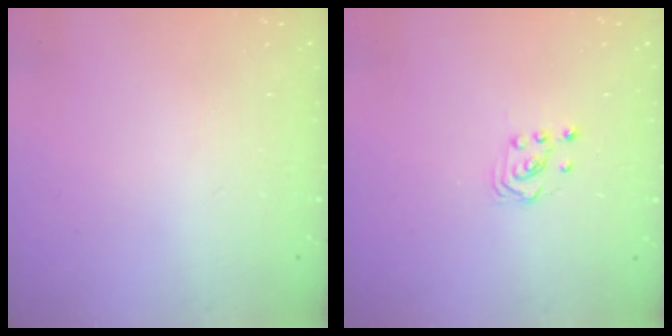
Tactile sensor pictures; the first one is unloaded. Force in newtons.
{"total": 2.9, "press": 2.6, "slide": 1.4}